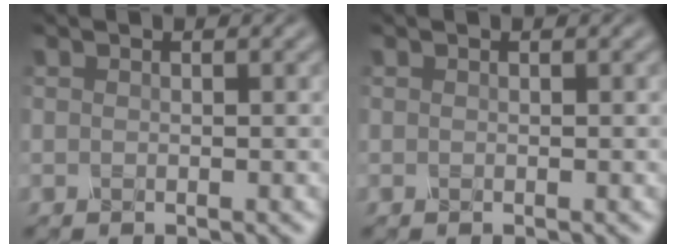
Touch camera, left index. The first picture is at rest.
{"total": 0.0}